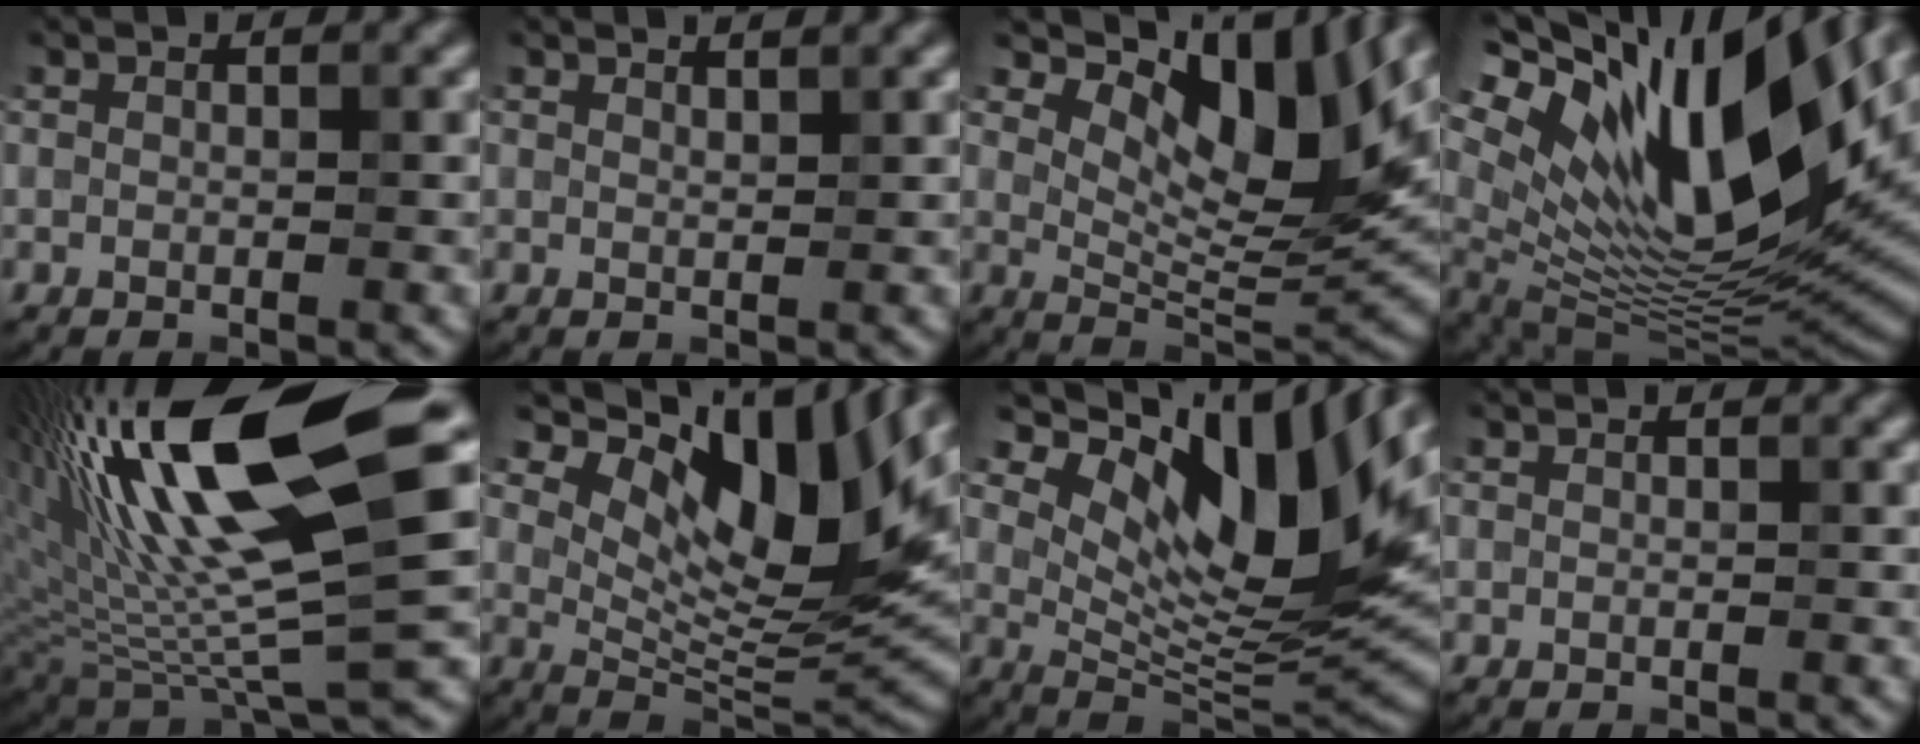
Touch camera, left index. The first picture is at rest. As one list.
[{"total": 1.1, "force": [1.1, 0.0, 0.3], "torque": [0.005, 0.002, 0.016]}, {"total": 10.9, "force": [6.1, 4.2, 7.9], "torque": [-0.115, -0.003, 0.107]}, {"total": 18.9, "force": [8.8, 7.6, 15.0], "torque": [-0.282, 0.024, 0.149]}, {"total": 17.3, "force": [5.3, 4.3, 15.9], "torque": [-0.298, 0.008, 0.092]}, {"total": 13.2, "force": [6.9, 5.2, 10.0], "torque": [-0.158, -0.001, 0.125]}, {"total": 14.9, "force": [7.4, 5.9, 11.5], "torque": [-0.176, 0.002, 0.131]}, {"total": 0.0}]